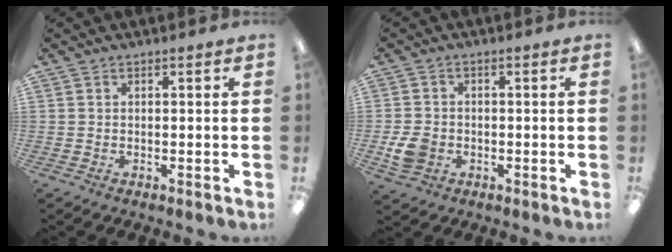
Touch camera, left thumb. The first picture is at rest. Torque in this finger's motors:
{"motor_torque": [-0.38, 0.63, -0.13, 0.12, 0.01]}